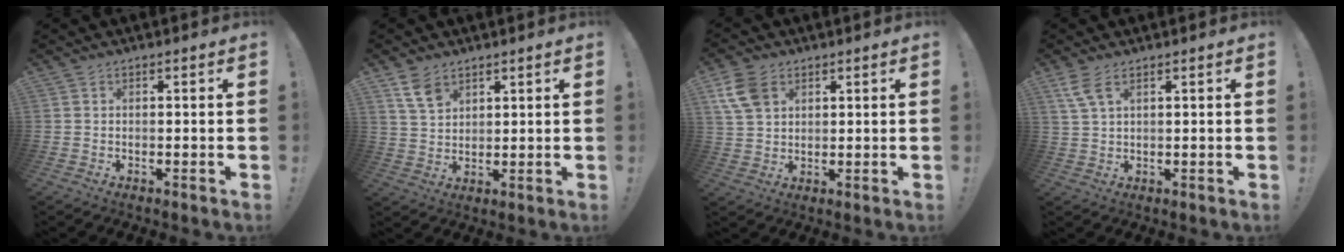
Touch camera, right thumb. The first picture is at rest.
{"total": 7.2, "force": [4.6, 4.4, 3.5], "torque": [-0.059, -0.020, 0.090]}
{"total": 9.4, "force": [4.2, 6.7, 5.2], "torque": [-0.090, -0.002, 0.086]}
{"total": 5.4, "force": [3.0, 2.1, 4.0], "torque": [-0.082, -0.004, 0.059]}